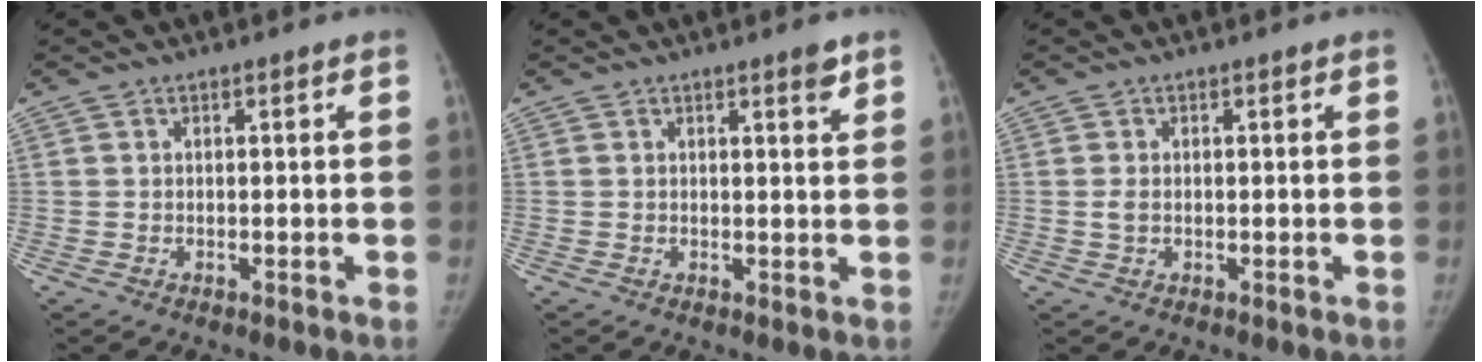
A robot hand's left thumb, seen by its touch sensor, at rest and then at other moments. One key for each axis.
{"total": 2.3, "fx": 1.6, "fy": 0.5, "fz": 1.6, "tx": -0.015, "ty": -0.010, "tz": 0.022}
{"total": 1.2, "fx": 0.1, "fy": 0.9, "fz": 0.8, "tx": -0.014, "ty": 0.001, "tz": 0.004}